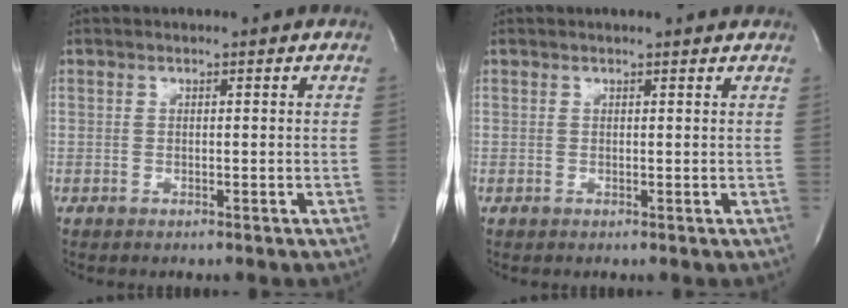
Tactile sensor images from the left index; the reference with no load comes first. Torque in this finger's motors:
{"motor_torque": [1.11, -1.03, 0.33, 0.03]}